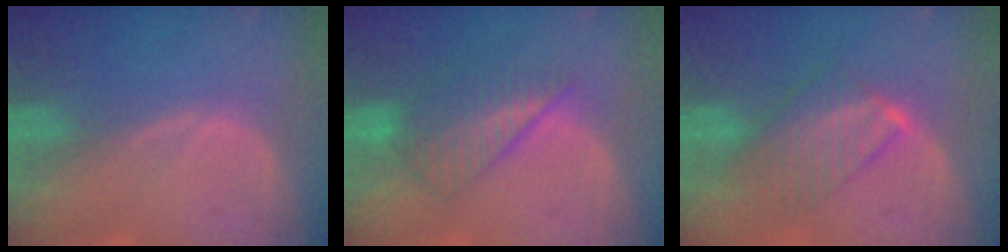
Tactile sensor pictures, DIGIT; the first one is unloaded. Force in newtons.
{"total": 6.3, "press": 6.2, "slide": 0.6}
{"total": 6.4, "press": 6.4, "slide": 0.8}